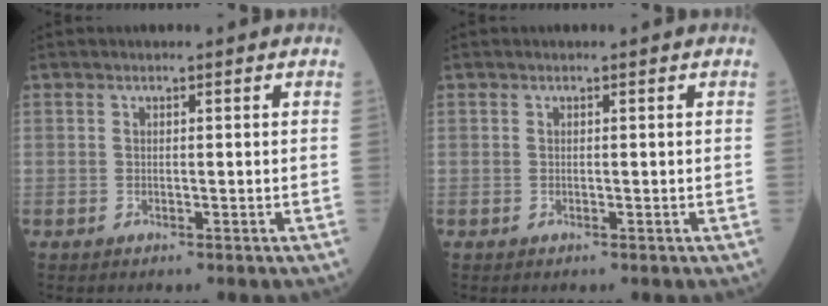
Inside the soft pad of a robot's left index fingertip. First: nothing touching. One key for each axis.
{"total": 0.0}